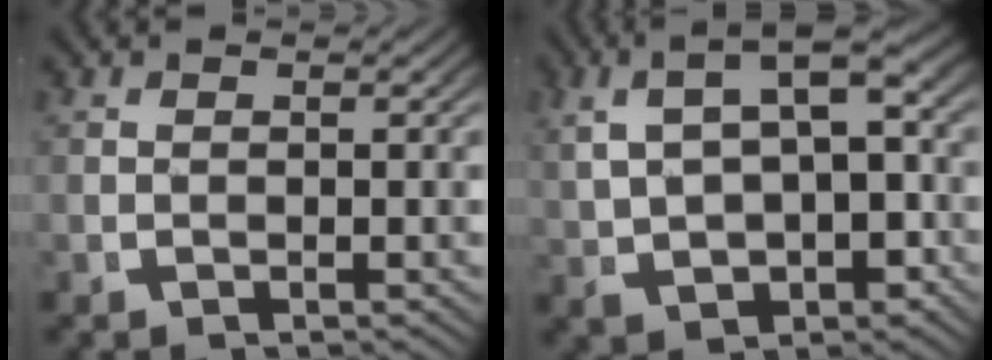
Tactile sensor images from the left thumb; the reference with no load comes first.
{"total": 9.5, "force": [2.0, 5.7, 7.3], "torque": [-0.113, 0.010, 0.040]}